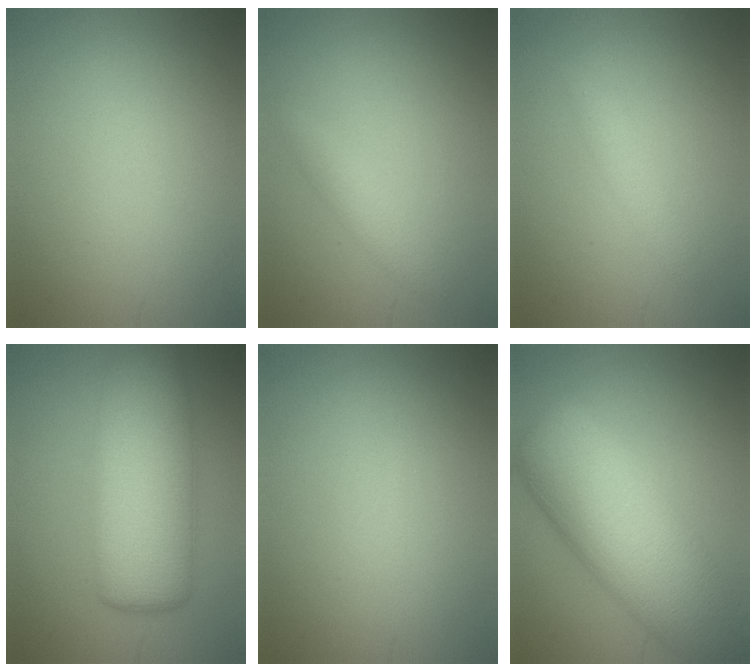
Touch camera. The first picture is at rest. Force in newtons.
{"total": 1.5, "press": 1.5, "slide": 0.1}
{"total": 1.3, "press": 1.3, "slide": 0.0}
{"total": 10.6, "press": 10.6, "slide": 0.6}
{"total": 0.0}
{"total": 11.8, "press": 11.8, "slide": 0.4}